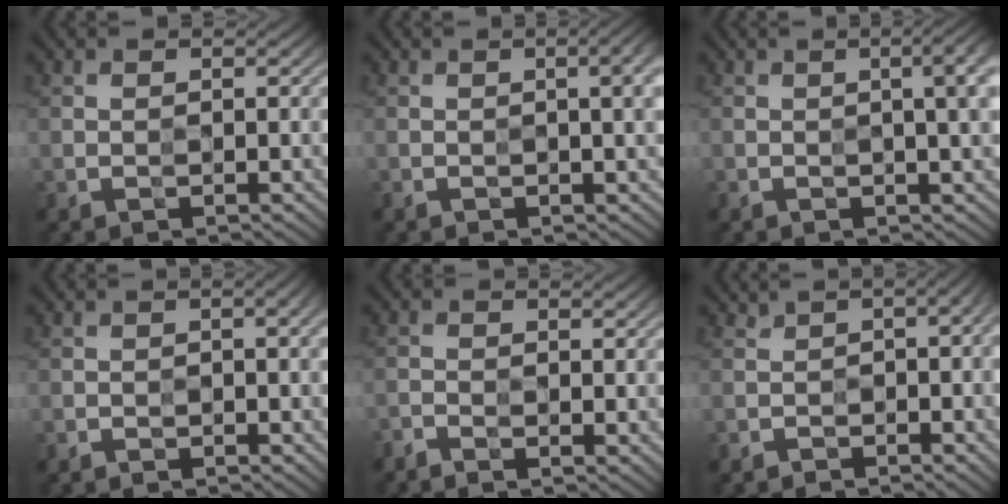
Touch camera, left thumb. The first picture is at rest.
{"total": 3.9, "force": [0.2, 0.9, 3.8], "torque": [-0.050, 0.006, 0.002]}
{"total": 5.1, "force": [0.6, 1.5, 4.9], "torque": [-0.059, 0.009, 0.008]}
{"total": 2.4, "force": [-1.6, 0.6, 1.7], "torque": [-0.026, -0.001, -0.027]}
{"total": 1.5, "force": [-1.4, 0.1, 0.4], "torque": [-0.011, -0.005, -0.038]}
{"total": 3.5, "force": [-2.2, 1.5, 2.4], "torque": [-0.037, -0.004, -0.036]}